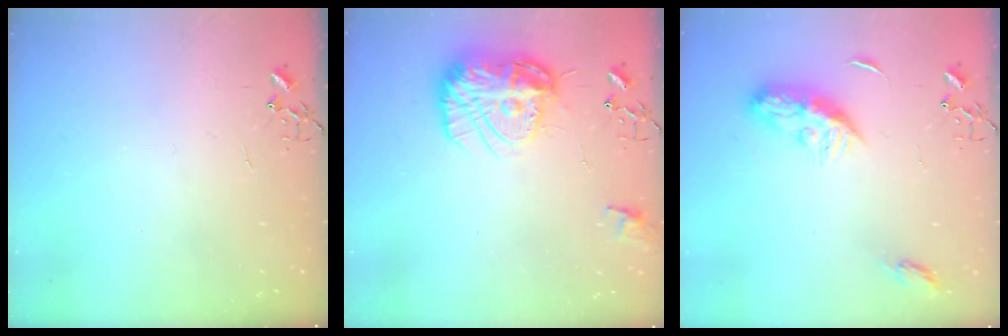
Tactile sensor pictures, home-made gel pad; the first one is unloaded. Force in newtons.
{"total": 17.8, "press": 17.8, "slide": 1.7}
{"total": 9.6, "press": 9.6, "slide": 0.1}